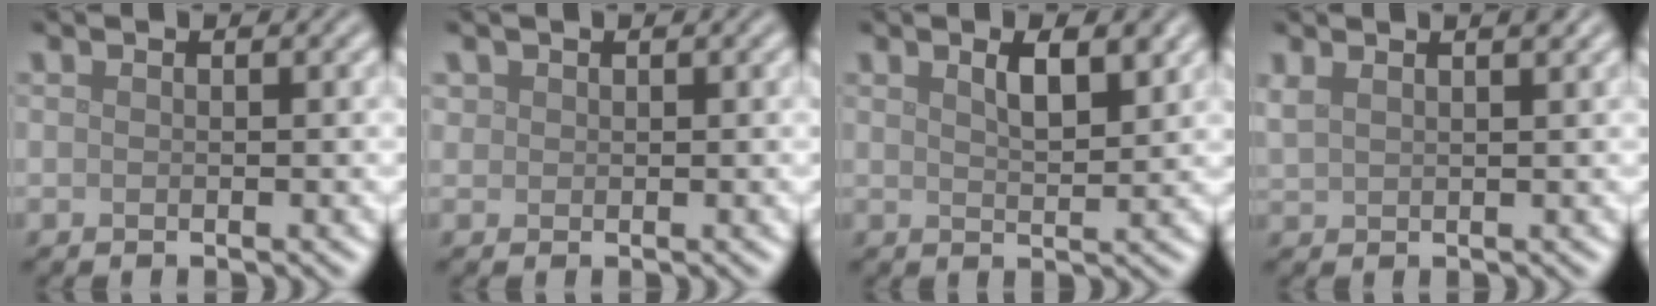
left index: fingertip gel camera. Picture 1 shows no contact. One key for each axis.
{"total": 0.8, "fx": 0.4, "fy": 0.6, "fz": 0.0, "tx": 0.003, "ty": -0.001, "tz": 0.010}
{"total": 3.0, "fx": 1.7, "fy": 0.9, "fz": 2.4, "tx": -0.039, "ty": 0.002, "tz": 0.030}
{"total": 3.1, "fx": 2.1, "fy": 1.2, "fz": 2.0, "tx": -0.031, "ty": 0.013, "tz": 0.025}